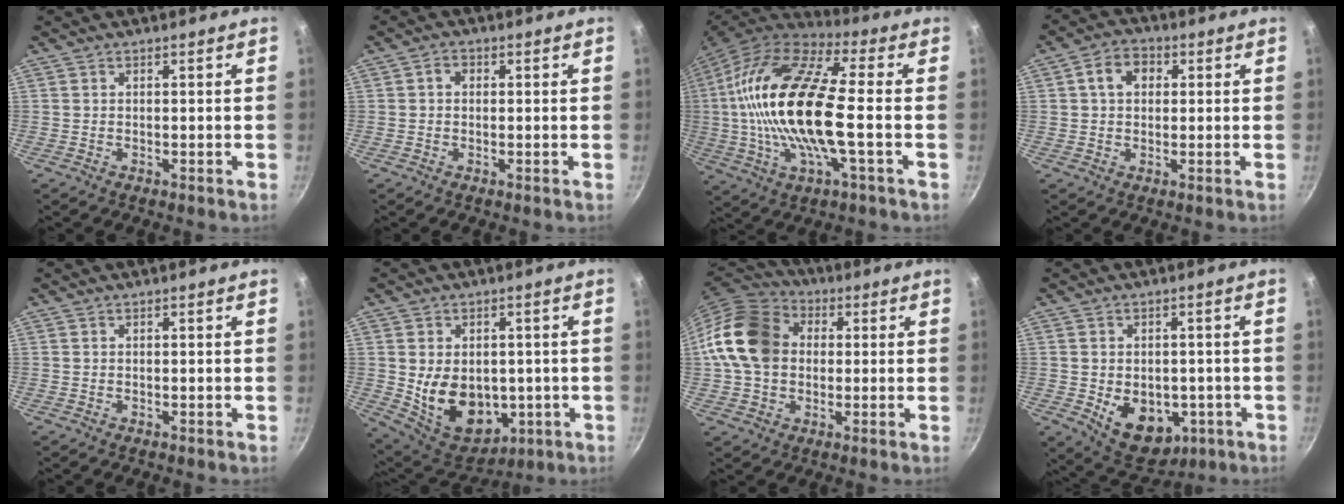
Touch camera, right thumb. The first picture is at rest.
{"total": 2.0, "force": [0.3, 1.6, 1.1], "torque": [-0.014, 0.004, 0.000]}
{"total": 22.9, "force": [-0.6, 8.0, 21.5], "torque": [-0.426, 0.022, -0.027]}
{"total": 6.1, "force": [1.5, 4.6, 3.7], "torque": [-0.040, 0.010, 0.016]}
{"total": 0.0}
{"total": 14.6, "force": [-1.0, 10.7, 9.9], "torque": [-0.133, -0.016, 0.016]}
{"total": 16.1, "force": [1.5, 12.6, 9.9], "torque": [-0.162, 0.028, 0.014]}
{"total": 11.6, "force": [-2.9, 8.2, 7.7], "torque": [-0.076, -0.004, -0.019]}